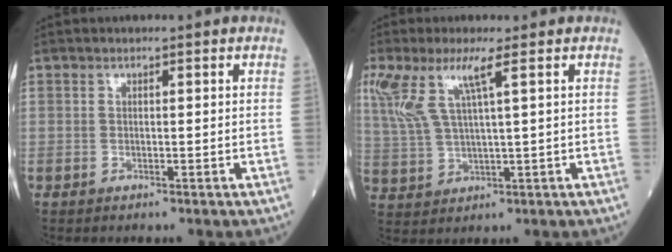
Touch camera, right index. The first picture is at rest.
{"total": 7.9, "force": [3.8, 0.7, 6.9], "torque": [-0.165, 0.012, 0.085]}